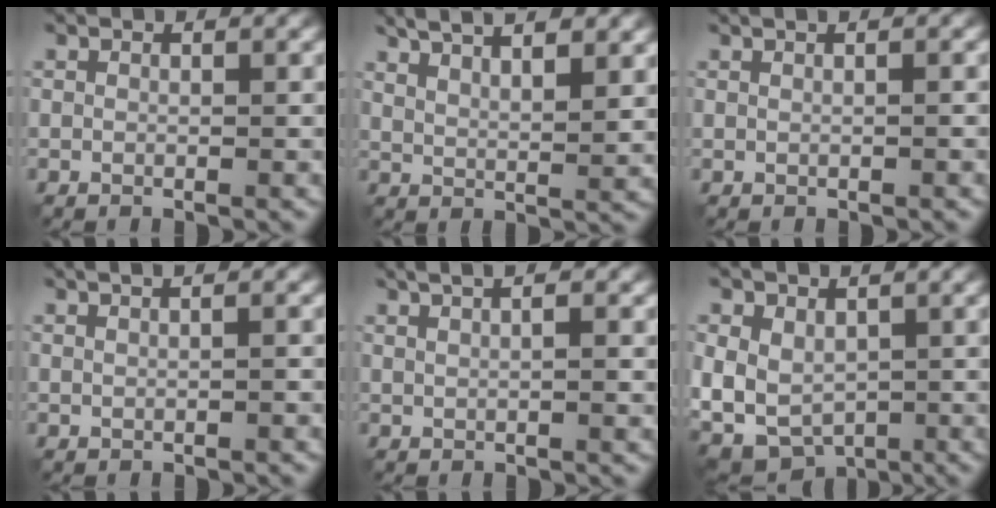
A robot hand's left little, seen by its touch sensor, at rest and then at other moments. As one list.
[{"total": 8.3, "force": [5.4, 2.7, 5.6], "torque": [-0.081, 0.024, 0.064]}, {"total": 2.1, "force": [1.1, 1.0, 1.5], "torque": [-0.014, 0.015, -0.002]}, {"total": 3.9, "force": [1.9, 1.9, 2.8], "torque": [-0.028, 0.033, 0.008]}, {"total": 4.8, "force": [2.2, 2.0, 3.8], "torque": [-0.039, 0.024, 0.016]}, {"total": 6.7, "force": [-0.5, 4.9, 4.5], "torque": [-0.102, -0.013, -0.010]}]